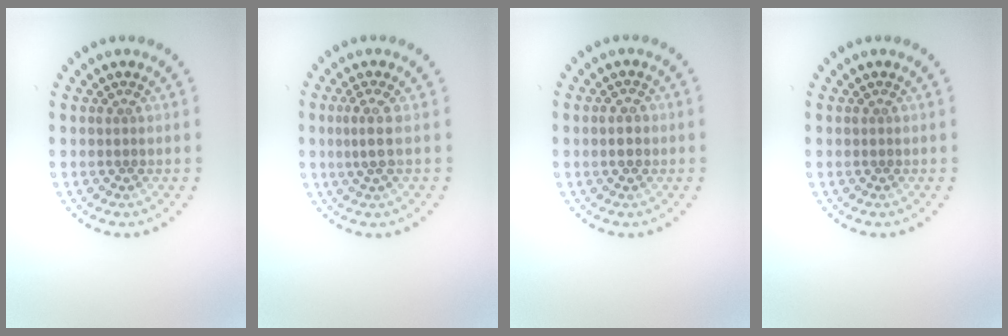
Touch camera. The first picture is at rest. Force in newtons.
{"total": 1.9, "press": 1.4, "slide": 1.2}
{"total": 1.4, "press": 1.4, "slide": 0.0}
{"total": 0.0}